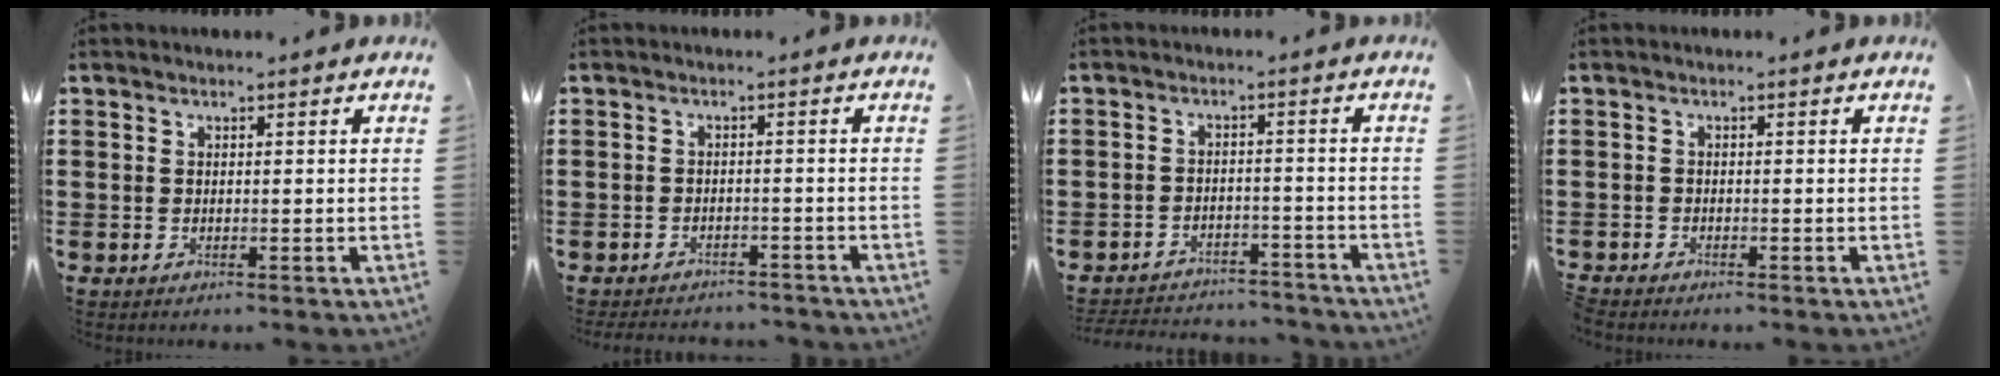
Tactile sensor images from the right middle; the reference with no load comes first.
{"total": 2.3, "force": [-2.2, 0.2, -0.2], "torque": [-0.004, -0.001, -0.051]}
{"total": 3.7, "force": [-3.7, 0.5, -0.2], "torque": [-0.004, -0.001, -0.079]}
{"total": 0.8, "force": [-0.8, 0.1, 0.0], "torque": [-0.001, 0.002, -0.018]}